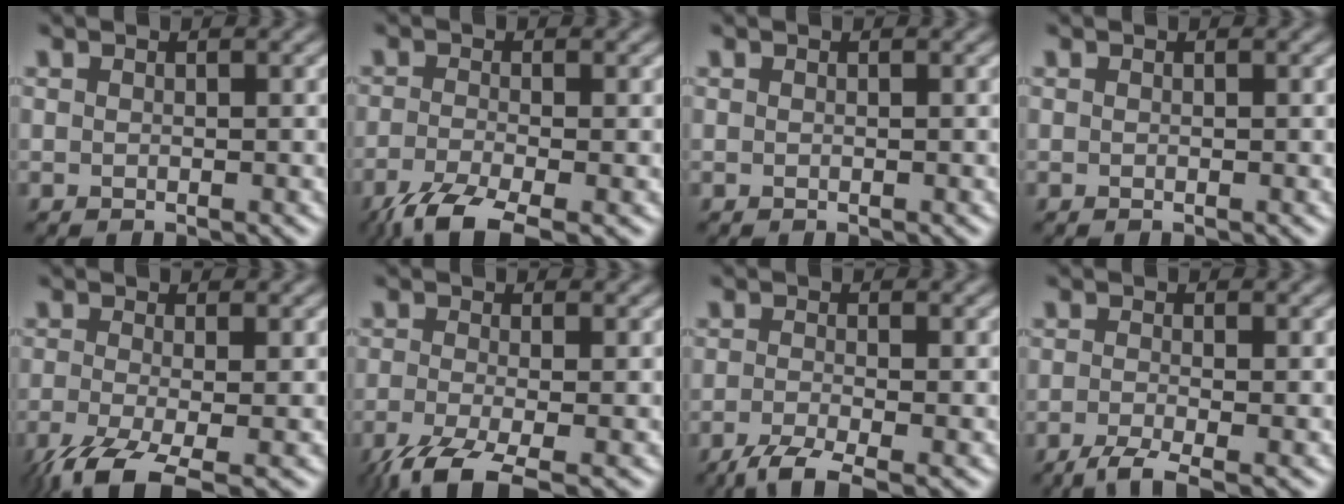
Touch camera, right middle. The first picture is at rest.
{"total": 5.2, "force": [-3.5, 1.2, 3.6], "torque": [-0.077, -0.014, -0.078]}
{"total": 0.0}
{"total": 0.0}
{"total": 6.8, "force": [-3.7, 2.1, 5.3], "torque": [-0.117, -0.023, -0.071]}
{"total": 6.1, "force": [-3.7, 1.7, 4.6], "torque": [-0.092, -0.018, -0.077]}
{"total": 3.4, "force": [-2.3, 0.6, 2.4], "torque": [-0.047, -0.008, -0.056]}
{"total": 2.8, "force": [-1.8, 0.5, 2.1], "torque": [-0.040, -0.007, -0.046]}